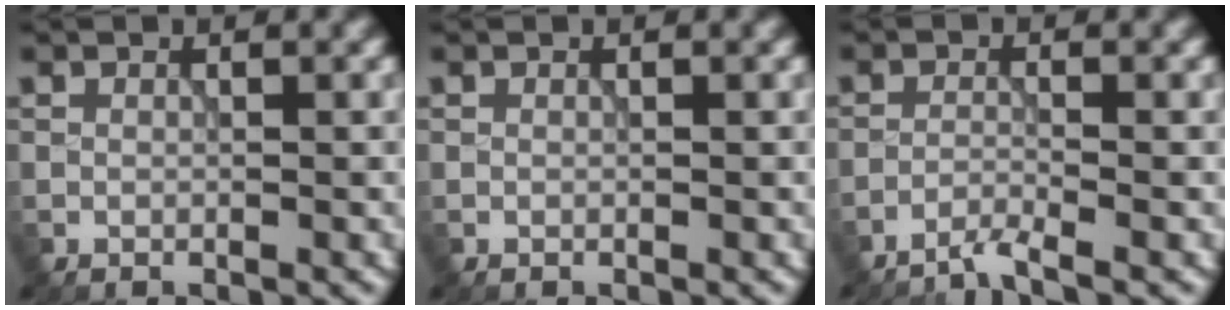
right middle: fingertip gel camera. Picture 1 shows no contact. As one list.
[{"total": 0.0}, {"total": 1.7, "force": [-1.4, -0.1, 0.8], "torque": [-0.010, 0.000, -0.042]}]